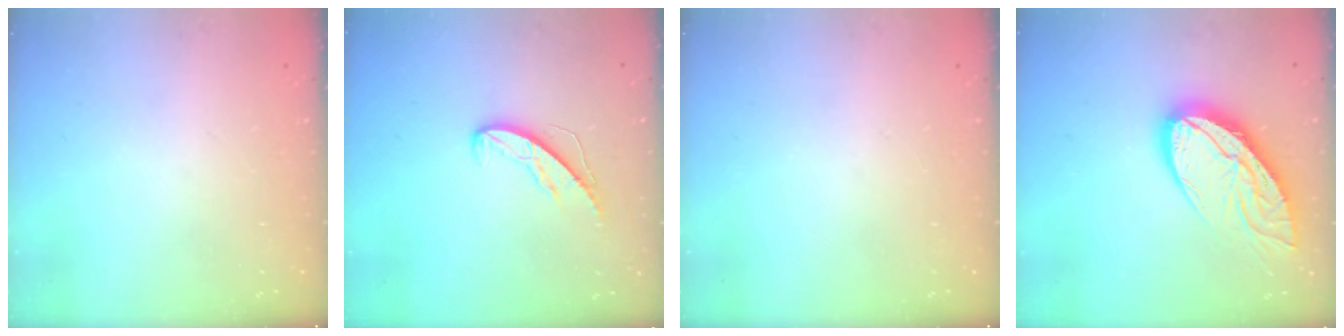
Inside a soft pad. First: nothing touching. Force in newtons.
{"total": 5.7, "press": 5.7, "slide": 0.4}
{"total": 0.0}
{"total": 16.2, "press": 16.1, "slide": 1.7}